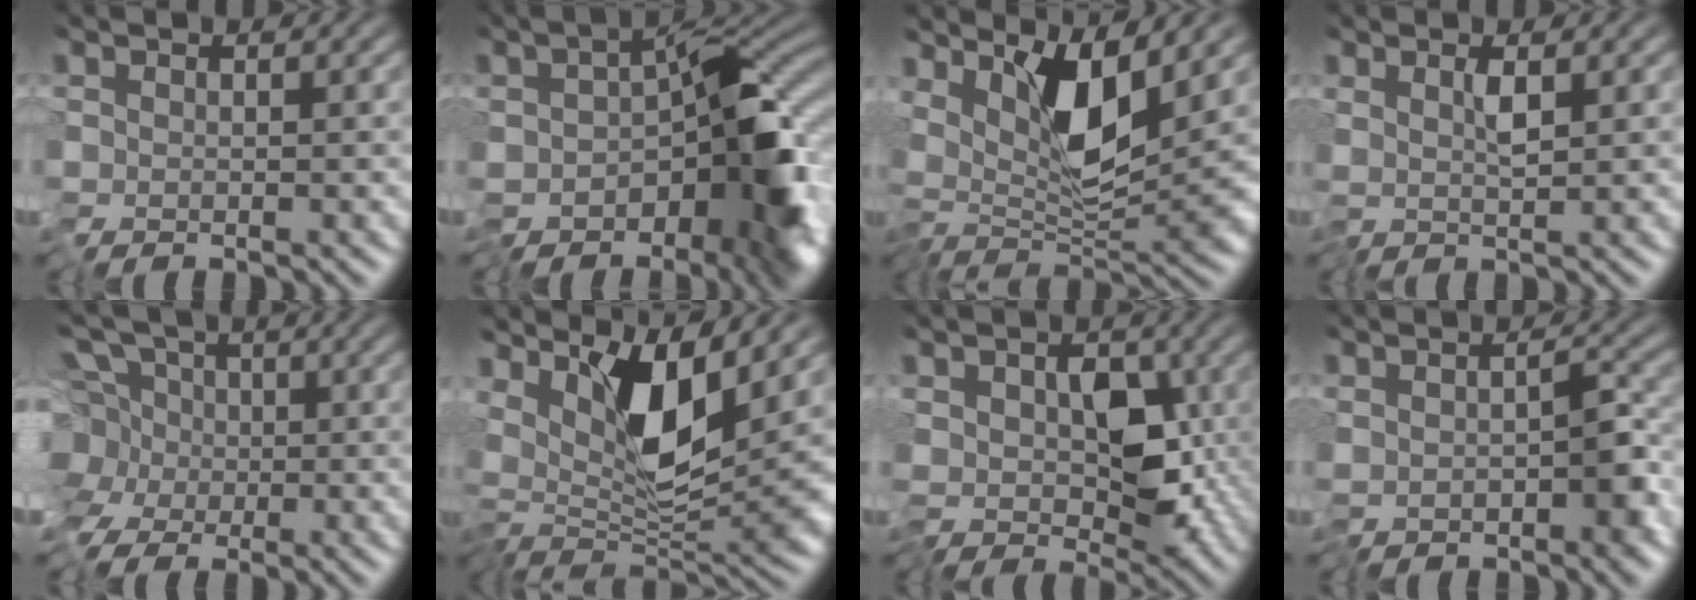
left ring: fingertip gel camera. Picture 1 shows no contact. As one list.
[{"total": 12.4, "force": [-4.0, 5.6, 10.3], "torque": [-0.138, -0.024, -0.066]}, {"total": 6.6, "force": [2.5, 1.4, 6.0], "torque": [-0.104, -0.017, 0.041]}, {"total": 1.4, "force": [0.3, -0.4, 1.3], "torque": [-0.022, -0.002, 0.010]}, {"total": 7.1, "force": [-0.1, 5.2, 4.8], "torque": [-0.088, 0.017, -0.011]}, {"total": 7.8, "force": [2.8, 1.9, 7.1], "torque": [-0.122, -0.016, 0.047]}, {"total": 5.9, "force": [-1.1, 3.4, 4.7], "torque": [-0.066, 0.002, -0.035]}, {"total": 5.1, "force": [-2.4, 2.0, 4.1], "torque": [-0.057, -0.005, -0.046]}]